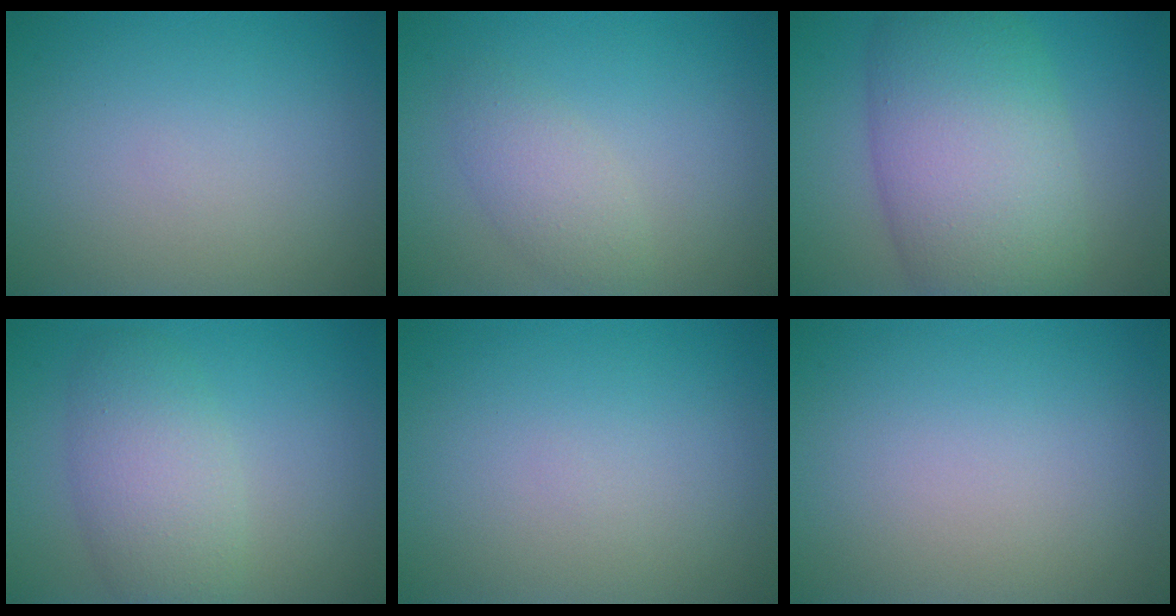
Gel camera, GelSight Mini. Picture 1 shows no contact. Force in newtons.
{"total": 2.4, "press": 2.4, "slide": 0.1}
{"total": 10.7, "press": 10.6, "slide": 0.6}
{"total": 4.6, "press": 4.6, "slide": 0.1}
{"total": 0.0}
{"total": 0.0}